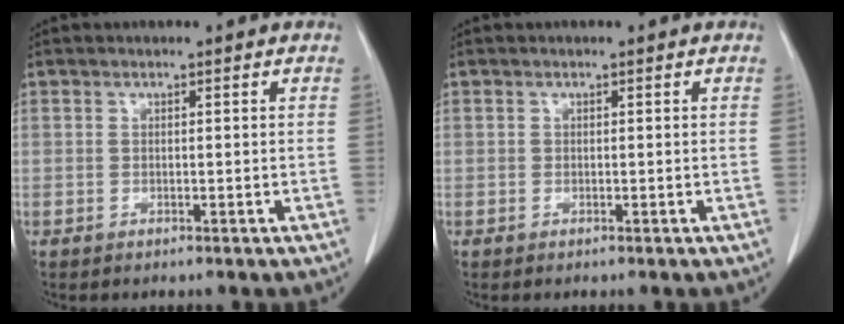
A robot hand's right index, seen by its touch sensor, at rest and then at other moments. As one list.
[{"total": 0.0}]